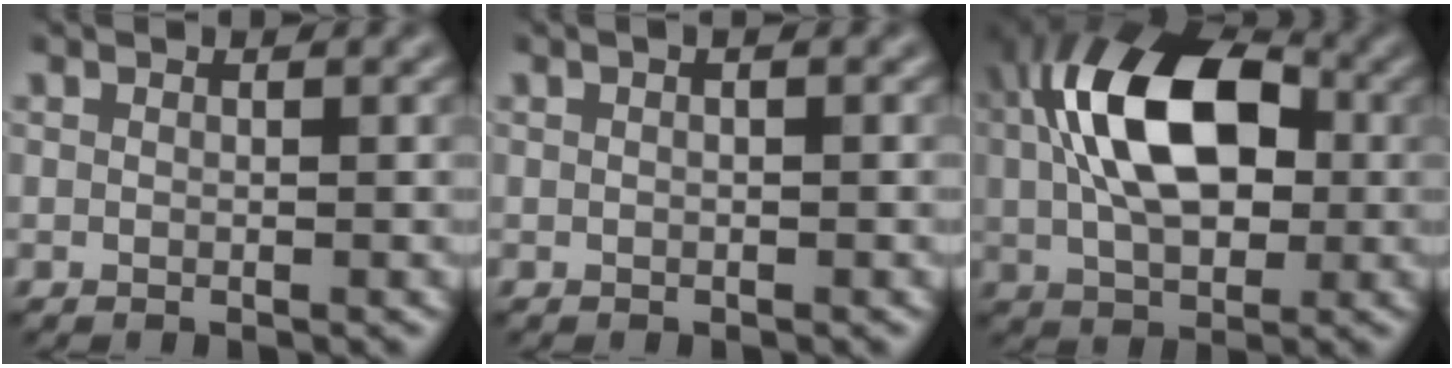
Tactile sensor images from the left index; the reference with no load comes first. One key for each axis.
{"total": 1.1, "fx": 0.4, "fy": 0.4, "fz": 1.0, "tx": -0.013, "ty": -0.009, "tz": 0.000}
{"total": 10.7, "fx": 1.2, "fy": 6.4, "fz": 8.5, "tx": -0.152, "ty": 0.015, "tz": 0.011}